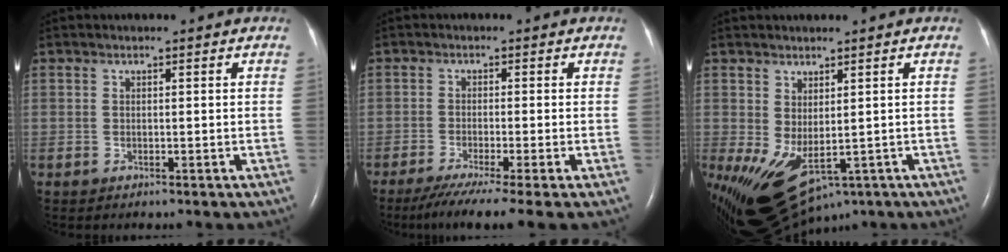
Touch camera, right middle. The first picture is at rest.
{"total": 8.4, "force": [-6.4, -0.9, 5.3], "torque": [-0.078, -0.028, -0.101]}
{"total": 12.0, "force": [-4.4, 6.1, 9.3], "torque": [-0.178, -0.012, -0.048]}